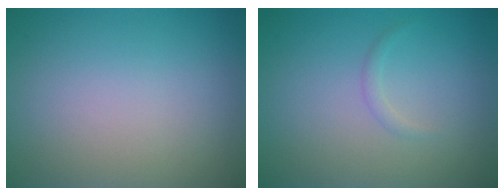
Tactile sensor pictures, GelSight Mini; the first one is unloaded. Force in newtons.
{"total": 0.7, "press": 0.7, "slide": 0.0}